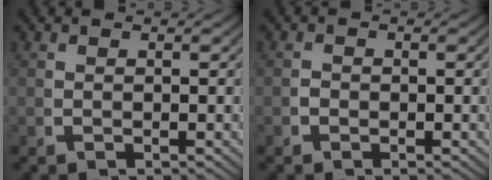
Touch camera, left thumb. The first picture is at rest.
{"total": 0.5, "force": [-0.4, 0.4, 0.1], "torque": [-0.005, -0.006, -0.009]}